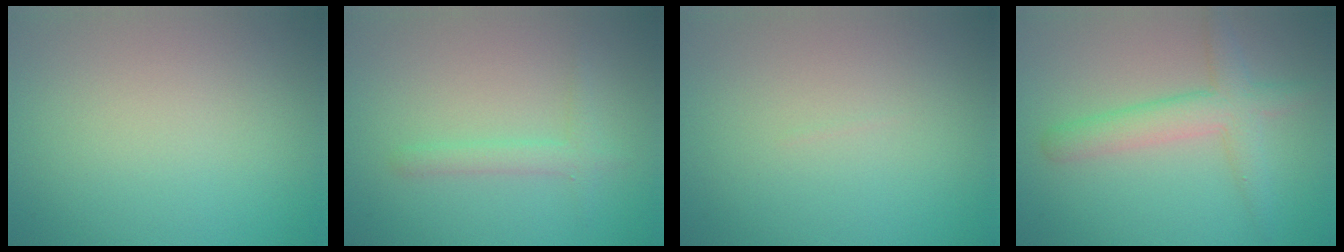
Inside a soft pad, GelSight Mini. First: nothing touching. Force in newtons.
{"total": 1.7, "press": 1.7, "slide": 0.1}
{"total": 0.0}
{"total": 3.9, "press": 3.9, "slide": 0.1}